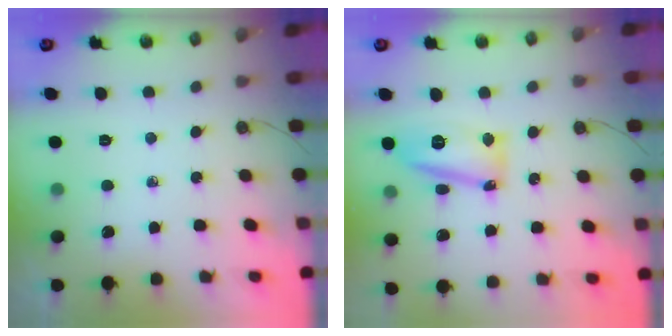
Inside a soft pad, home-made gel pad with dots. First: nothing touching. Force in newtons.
{"total": 17.7, "press": 14.4, "slide": 10.2}